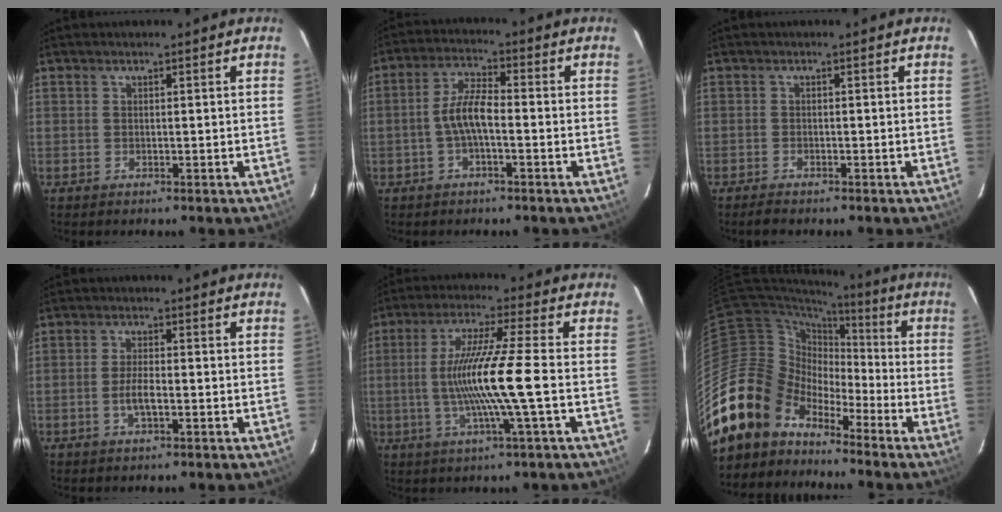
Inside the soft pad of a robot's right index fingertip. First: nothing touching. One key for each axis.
{"total": 5.7, "fx": -1.5, "fy": 1.6, "fz": 5.3, "tx": -0.110, "ty": 0.012, "tz": -0.030}
{"total": 1.8, "fx": -1.7, "fy": 0.3, "fz": 0.7, "tx": -0.021, "ty": -0.006, "tz": -0.030}
{"total": 3.4, "fx": -1.2, "fy": 1.0, "fz": 3.1, "tx": -0.064, "ty": -0.002, "tz": -0.023}
{"total": 12.6, "fx": -1.9, "fy": -1.4, "fz": 12.4, "tx": -0.230, "ty": -0.007, "tz": -0.033}
{"total": 17.8, "fx": -13.3, "fy": 11.2, "fz": 3.9, "tx": -0.102, "ty": 0.026, "tz": -0.249}